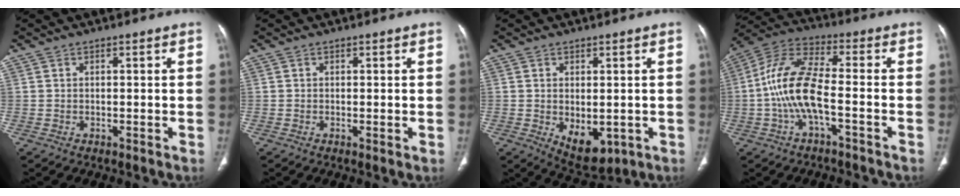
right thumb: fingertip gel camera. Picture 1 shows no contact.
{"total": 0.6, "force": [-0.1, 0.1, 0.6], "torque": [-0.014, -0.004, -0.002]}
{"total": 7.3, "force": [-1.5, 4.2, 5.8], "torque": [-0.072, -0.010, -0.003]}
{"total": 11.9, "force": [-2.7, 4.0, 10.8], "torque": [-0.237, 0.042, -0.056]}